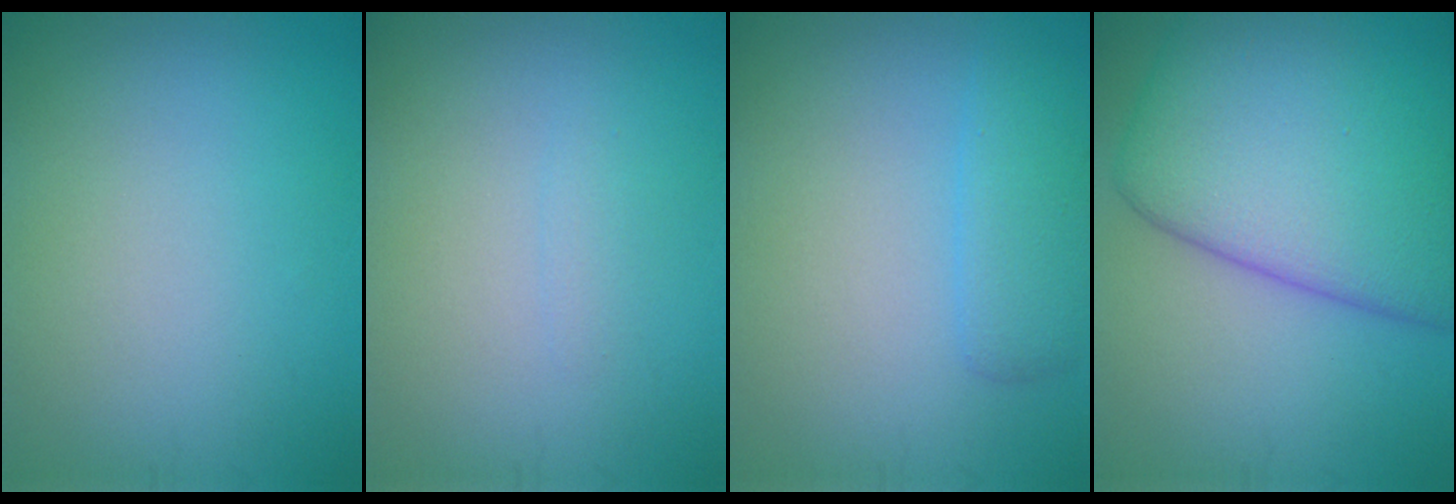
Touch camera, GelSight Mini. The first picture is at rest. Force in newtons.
{"total": 0.7, "press": 0.7, "slide": 0.1}
{"total": 2.7, "press": 2.7, "slide": 0.1}
{"total": 13.6, "press": 13.6, "slide": 0.4}